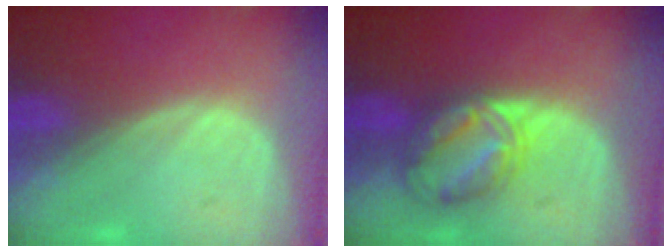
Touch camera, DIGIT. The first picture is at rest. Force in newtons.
{"total": 6.3, "press": 6.3, "slide": 0.3}